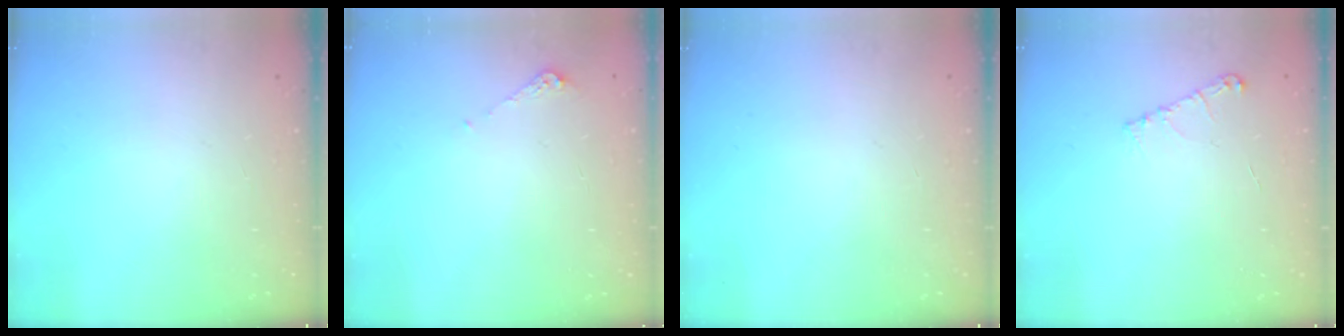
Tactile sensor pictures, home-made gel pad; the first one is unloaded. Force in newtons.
{"total": 4.3, "press": 4.2, "slide": 0.5}
{"total": 0.0}
{"total": 5.9, "press": 5.9, "slide": 0.7}